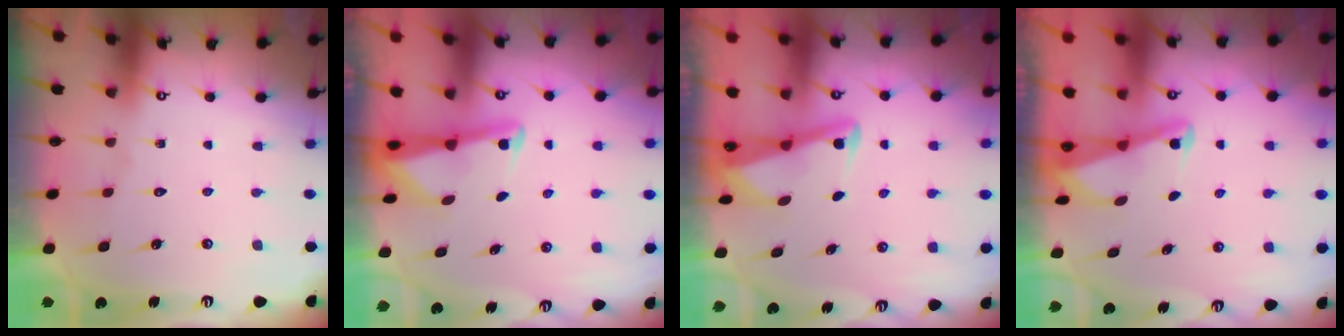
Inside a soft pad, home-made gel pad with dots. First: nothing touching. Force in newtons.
{"total": 2.9, "press": 2.9, "slide": 0.4}
{"total": 2.9, "press": 2.9, "slide": 0.4}
{"total": 2.1, "press": 2.1, "slide": 0.4}